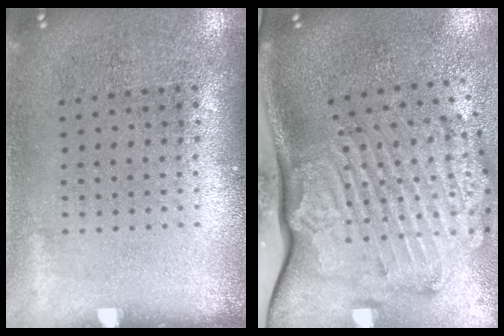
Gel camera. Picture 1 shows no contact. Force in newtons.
{"total": 3.6, "press": 2.5, "slide": 2.5}